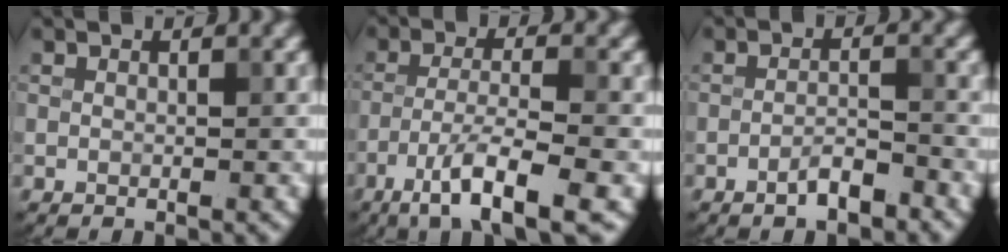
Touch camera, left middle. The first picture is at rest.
{"total": 6.6, "force": [-3.7, 1.3, 5.3], "torque": [-0.089, 0.001, -0.069]}
{"total": 2.4, "force": [-1.6, 0.6, 1.6], "torque": [-0.026, 0.006, -0.030]}